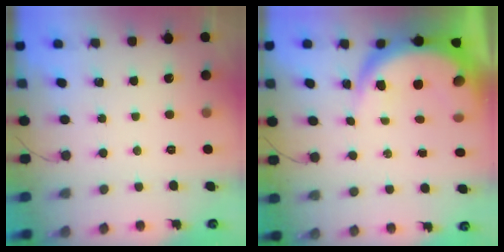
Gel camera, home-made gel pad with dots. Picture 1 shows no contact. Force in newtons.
{"total": 9.2, "press": 9.1, "slide": 1.3}